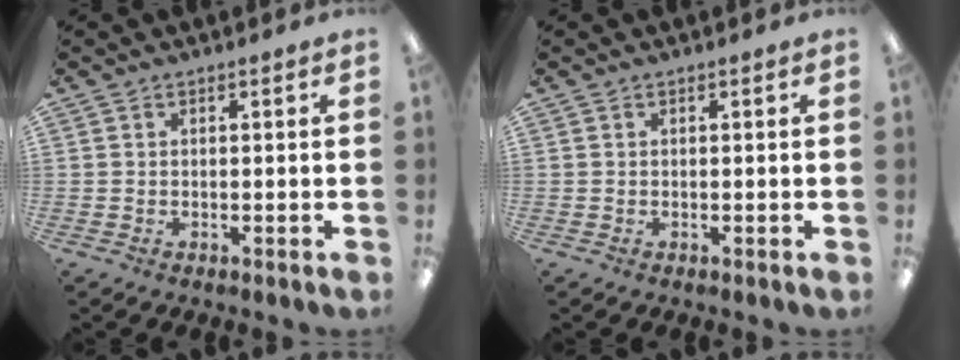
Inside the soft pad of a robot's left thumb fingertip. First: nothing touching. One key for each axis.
{"total": 0.0}